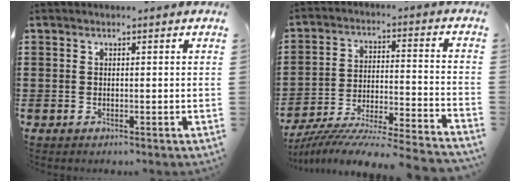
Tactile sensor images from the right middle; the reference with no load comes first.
{"total": 7.7, "force": [-7.5, -0.5, 2.0], "torque": [-0.037, -0.007, -0.152]}